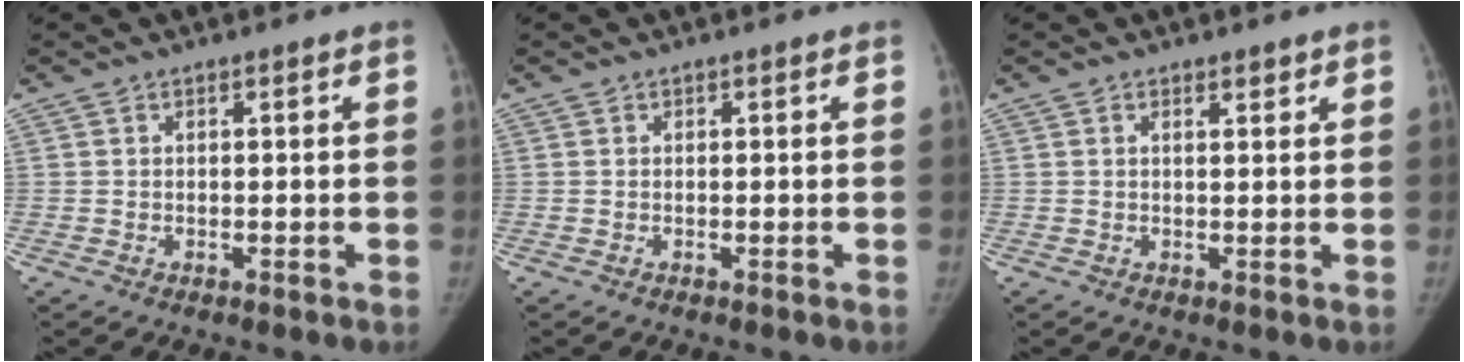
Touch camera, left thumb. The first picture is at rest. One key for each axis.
{"total": 0.0}
{"total": 1.3, "fx": 0.9, "fy": 0.4, "fz": 0.8, "tx": -0.008, "ty": -0.006, "tz": 0.015}